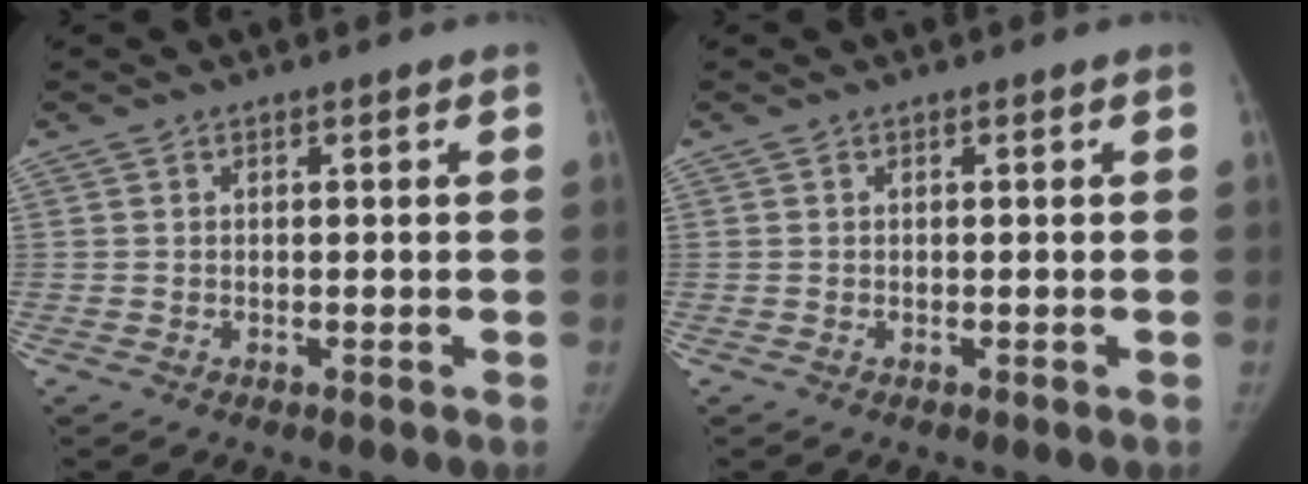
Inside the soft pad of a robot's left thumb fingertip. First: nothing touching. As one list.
[{"total": 0.0}]